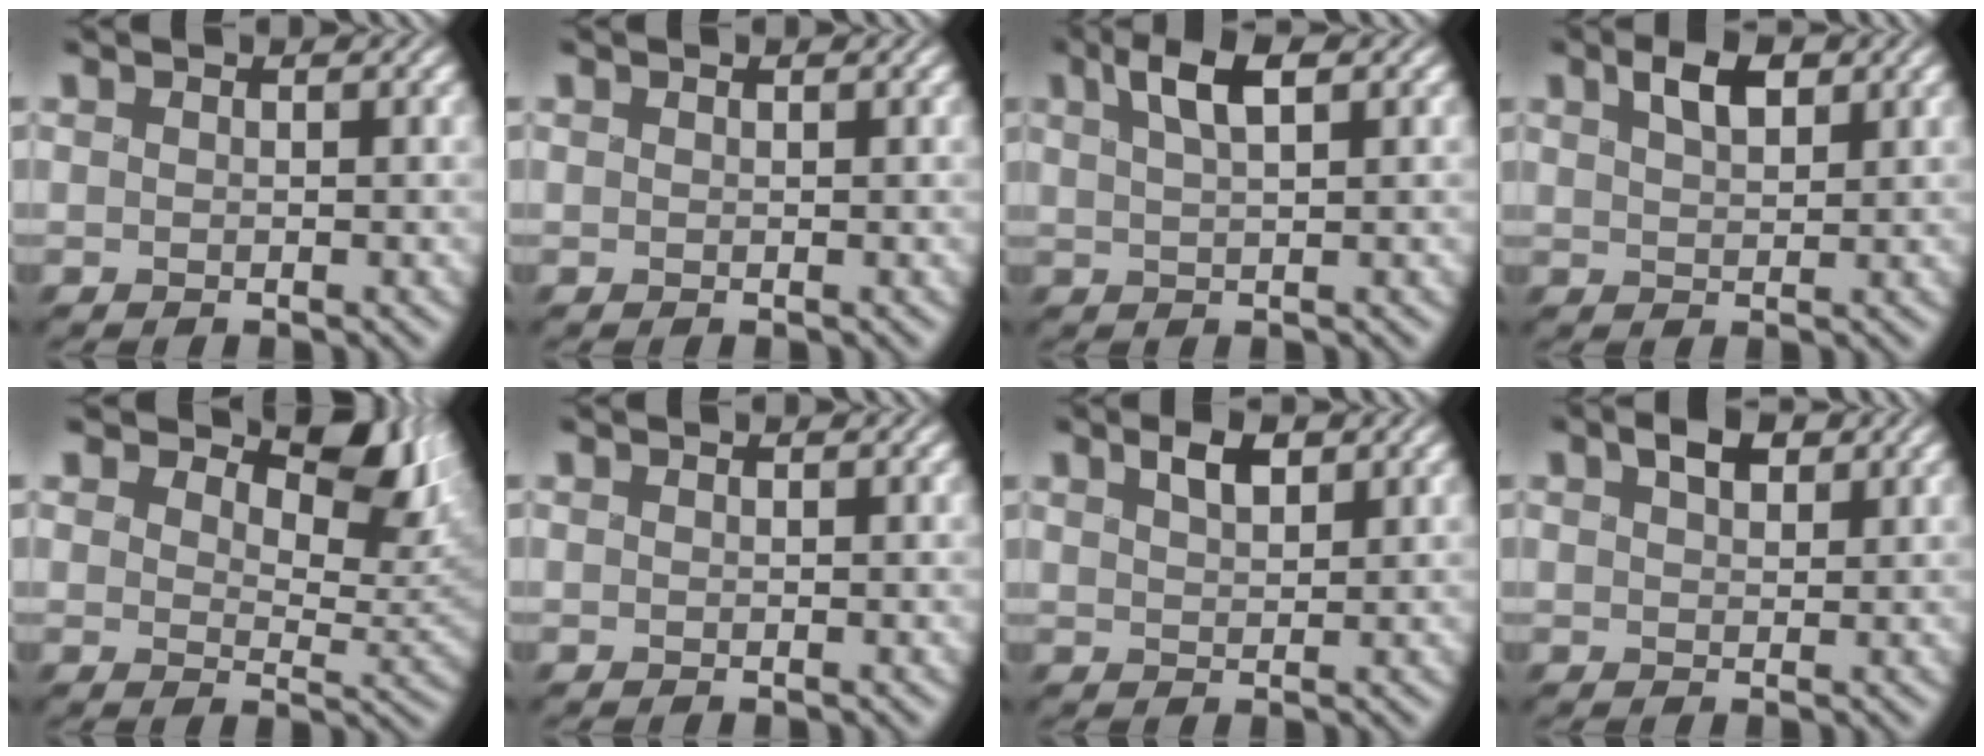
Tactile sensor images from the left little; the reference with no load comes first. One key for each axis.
{"total": 0.0}
{"total": 3.9, "fx": 1.7, "fy": 1.2, "fz": 3.2, "tx": -0.061, "ty": 0.004, "tz": 0.023}
{"total": 3.1, "fx": 1.3, "fy": 1.5, "fz": 2.4, "tx": -0.046, "ty": 0.000, "tz": 0.019}
{"total": 8.3, "fx": 5.0, "fy": 4.1, "fz": 5.2, "tx": -0.080, "ty": -0.007, "tz": 0.081}
{"total": 0.0}
{"total": 2.2, "fx": 1.1, "fy": 1.0, "fz": 1.7, "tx": -0.033, "ty": -0.002, "tz": 0.016}
{"total": 2.8, "fx": 1.3, "fy": 1.6, "fz": 1.9, "tx": -0.036, "ty": -0.001, "tz": 0.014}